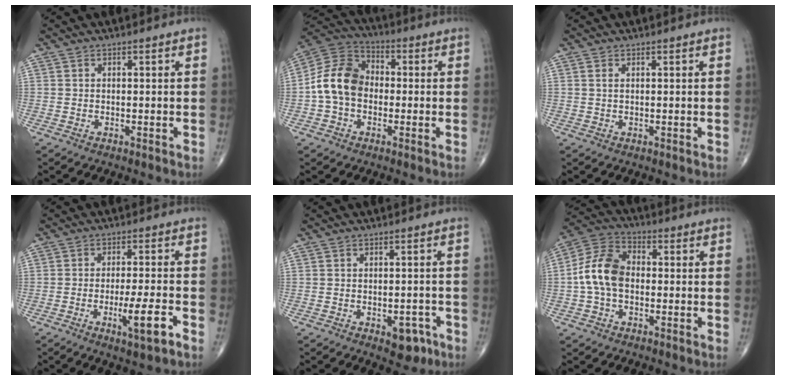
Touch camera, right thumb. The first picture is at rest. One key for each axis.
{"total": 11.8, "fx": -1.1, "fy": 8.8, "fz": 7.7, "tx": -0.132, "ty": 0.037, "tz": -0.036}
{"total": 0.7, "fx": 0.3, "fy": 0.3, "fz": 0.6, "tx": -0.014, "ty": 0.005, "tz": 0.006}
{"total": 7.3, "fx": -3.2, "fy": 1.0, "fz": 6.5, "tx": -0.111, "ty": 0.009, "tz": -0.047}
{"total": 4.9, "fx": -2.4, "fy": 2.7, "fz": 3.3, "tx": -0.021, "ty": 0.012, "tz": -0.025}
{"total": 10.7, "fx": -0.7, "fy": 7.2, "fz": 7.9, "tx": -0.151, "ty": 0.032, "tz": -0.026}